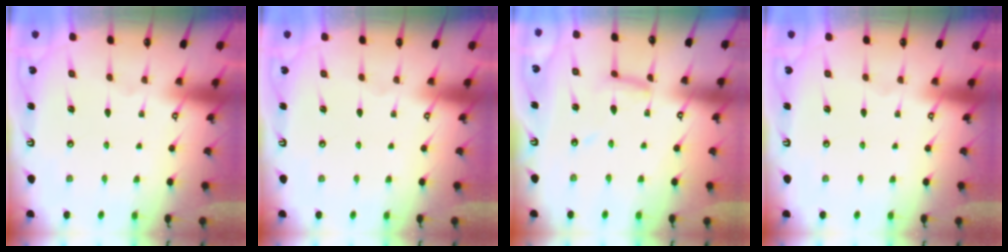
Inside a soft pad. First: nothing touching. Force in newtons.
{"total": 0.0}
{"total": 7.0, "press": 7.0, "slide": 0.3}
{"total": 0.0}